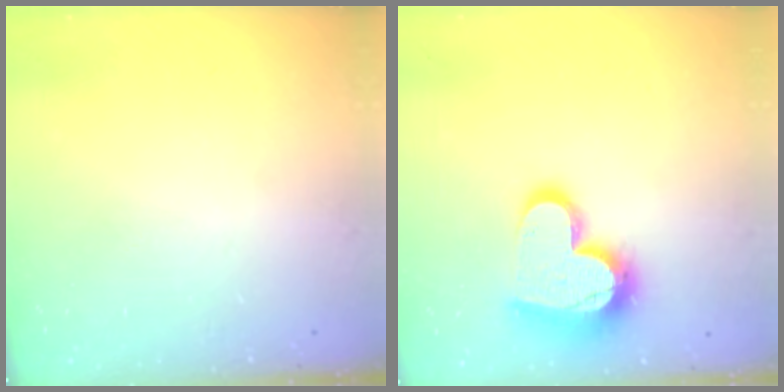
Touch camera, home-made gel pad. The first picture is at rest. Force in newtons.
{"total": 17.9, "press": 17.9, "slide": 1.5}